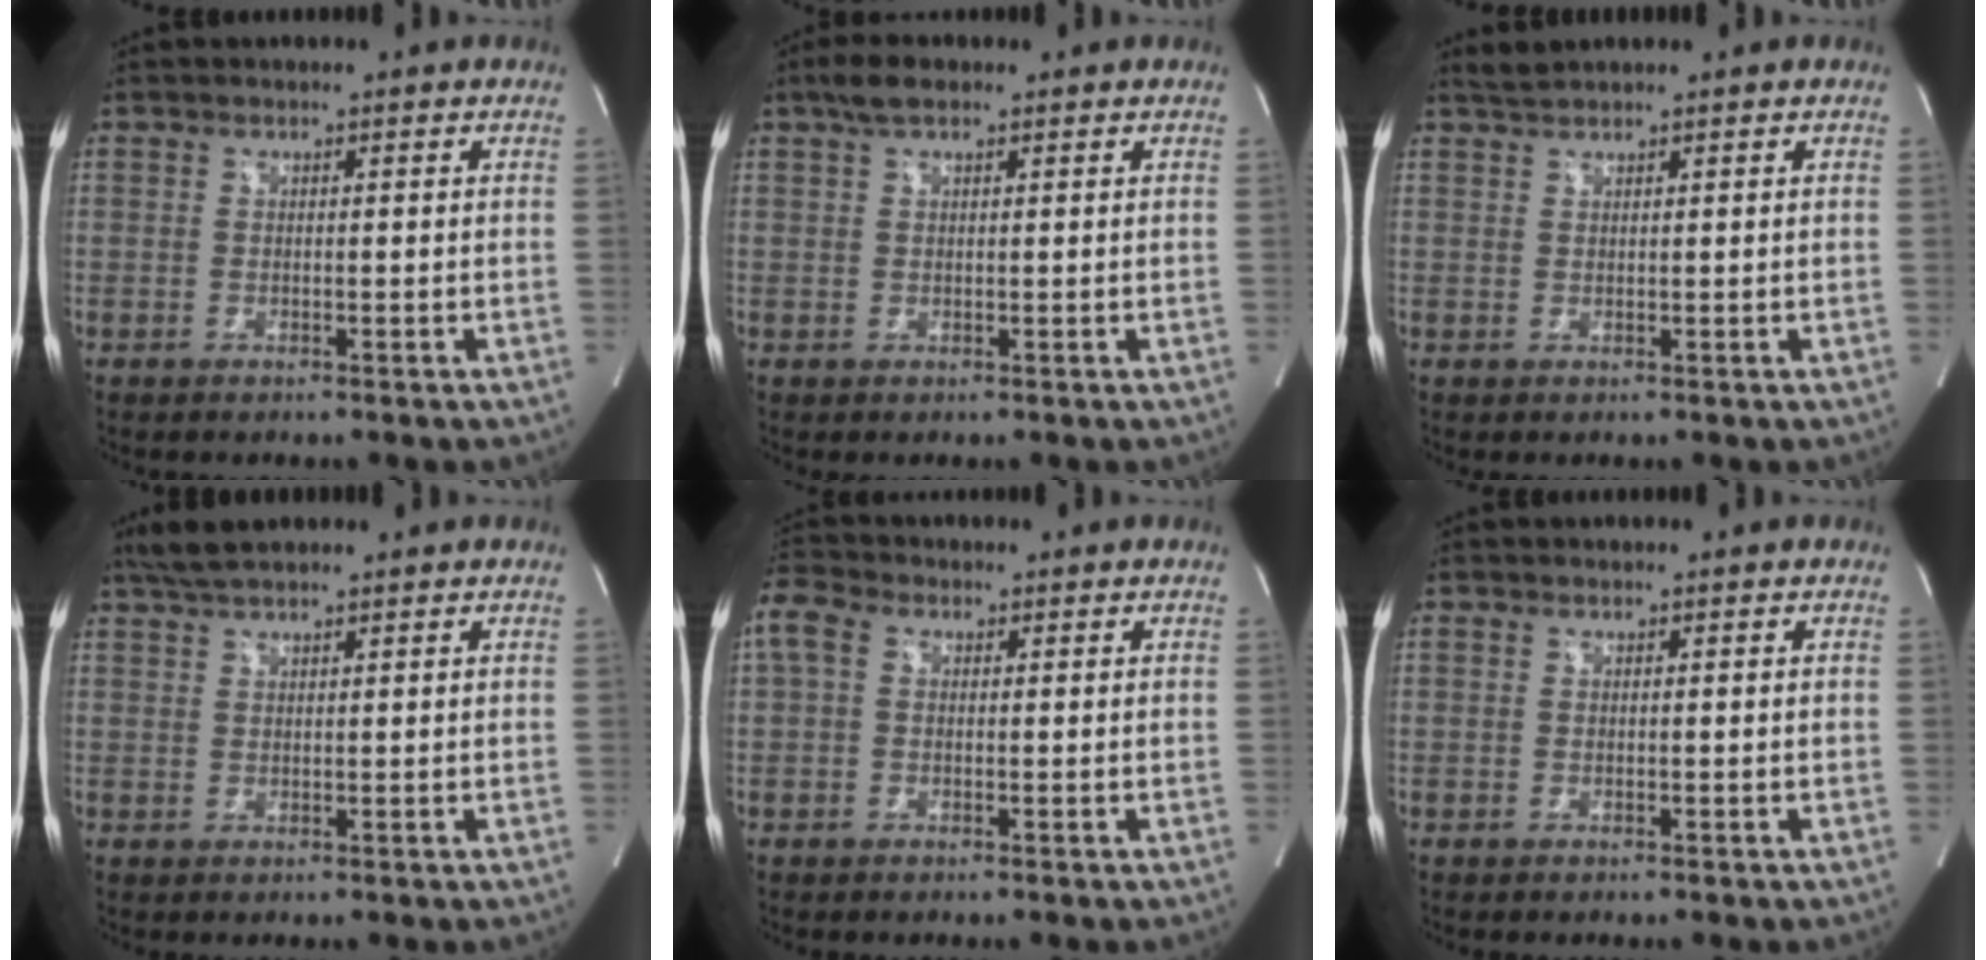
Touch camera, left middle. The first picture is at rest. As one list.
[{"total": 3.2, "force": [2.2, 1.1, 2.1], "torque": [-0.051, 0.017, 0.042]}, {"total": 1.5, "force": [1.5, -0.2, 0.2], "torque": [-0.010, 0.010, 0.036]}, {"total": 4.3, "force": [3.6, 0.6, 2.3], "torque": [-0.051, 0.021, 0.070]}, {"total": 5.1, "force": [1.4, 3.6, 3.4], "torque": [-0.096, 0.028, 0.024]}, {"total": 0.0}]